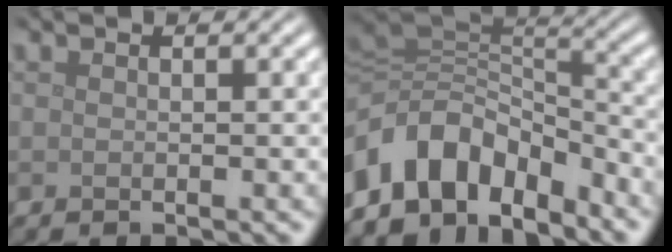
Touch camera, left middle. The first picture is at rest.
{"total": 10.3, "force": [-5.8, 6.6, 5.5], "torque": [-0.097, 0.007, -0.105]}